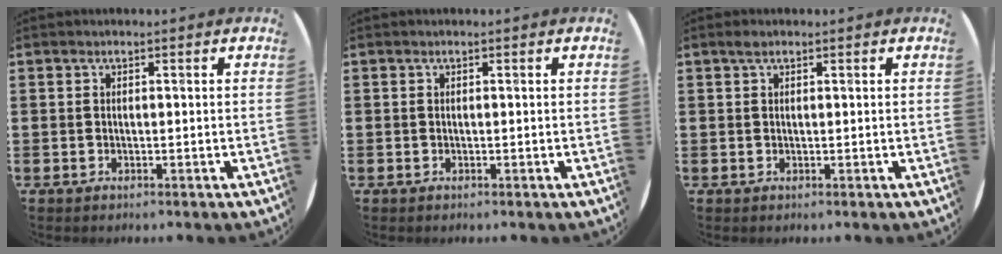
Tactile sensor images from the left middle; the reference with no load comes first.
{"total": 0.0}
{"total": 0.8, "force": [0.6, 0.4, 0.5], "torque": [-0.011, 0.004, 0.010]}